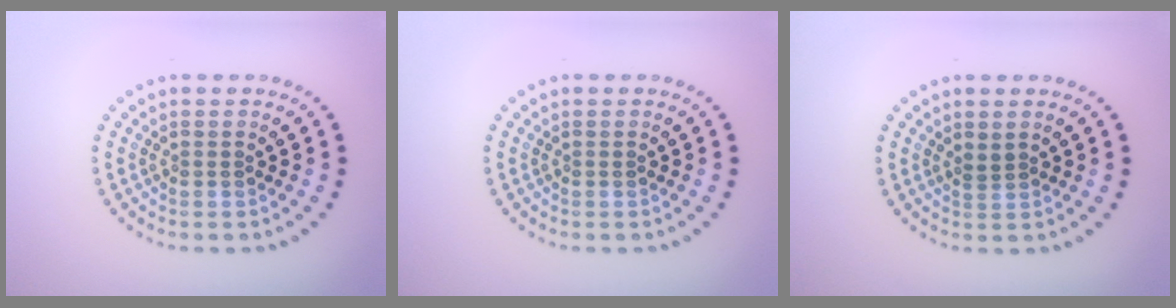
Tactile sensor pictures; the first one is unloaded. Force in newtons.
{"total": 0.0}
{"total": 0.8, "press": 0.5, "slide": 0.7}